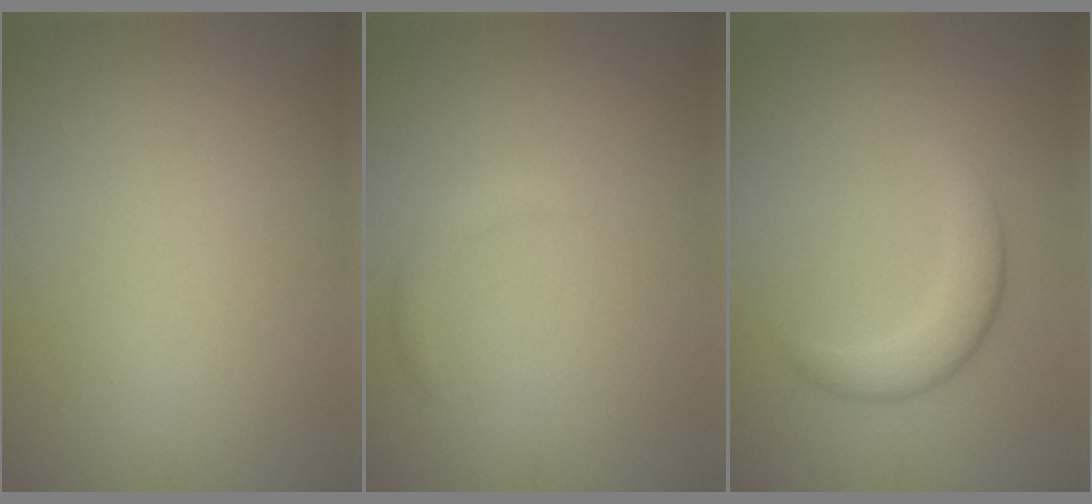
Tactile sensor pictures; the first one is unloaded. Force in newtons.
{"total": 1.0, "press": 1.0, "slide": 0.1}
{"total": 3.3, "press": 3.3, "slide": 0.0}